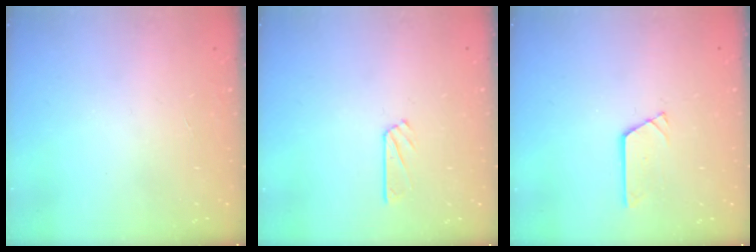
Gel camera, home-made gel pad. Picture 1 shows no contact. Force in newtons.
{"total": 3.3, "press": 3.3, "slide": 0.3}
{"total": 3.2, "press": 3.2, "slide": 0.0}